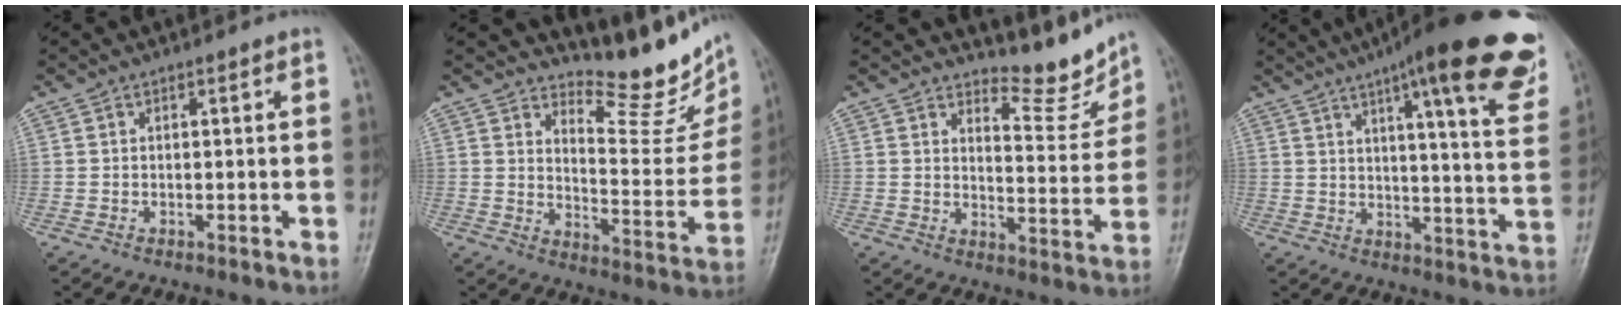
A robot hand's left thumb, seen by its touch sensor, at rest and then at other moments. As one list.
[{"total": 14.3, "force": [12.7, 3.5, 5.5], "torque": [-0.047, -0.119, 0.173]}, {"total": 8.3, "force": [7.7, 2.1, 1.9], "torque": [-0.001, -0.079, 0.110]}, {"total": 25.9, "force": [16.5, 5.0, 19.3], "torque": [-0.240, -0.044, 0.204]}]